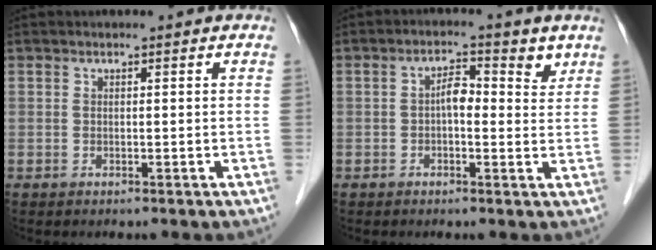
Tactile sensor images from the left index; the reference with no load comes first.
{"total": 4.5, "force": [1.3, 2.2, 3.7], "torque": [-0.056, 0.018, 0.014]}